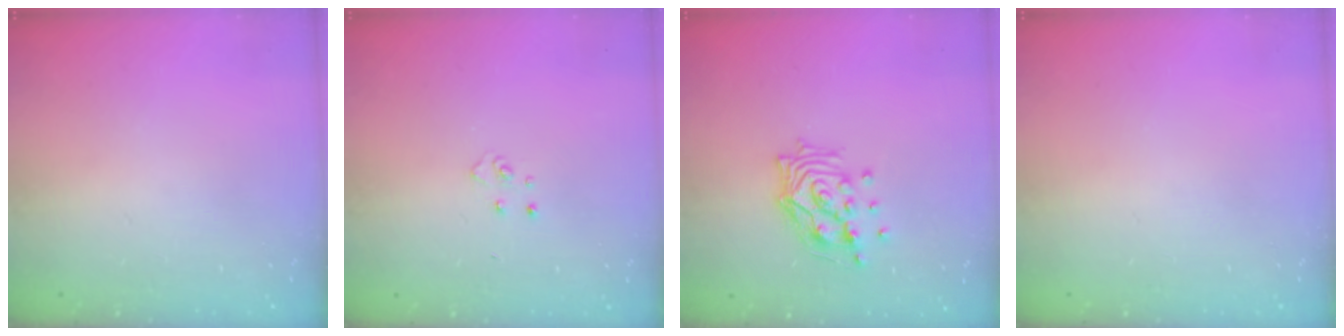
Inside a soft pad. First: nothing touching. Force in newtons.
{"total": 3.3, "press": 3.3, "slide": 0.4}
{"total": 12.0, "press": 12.0, "slide": 0.9}
{"total": 0.0}